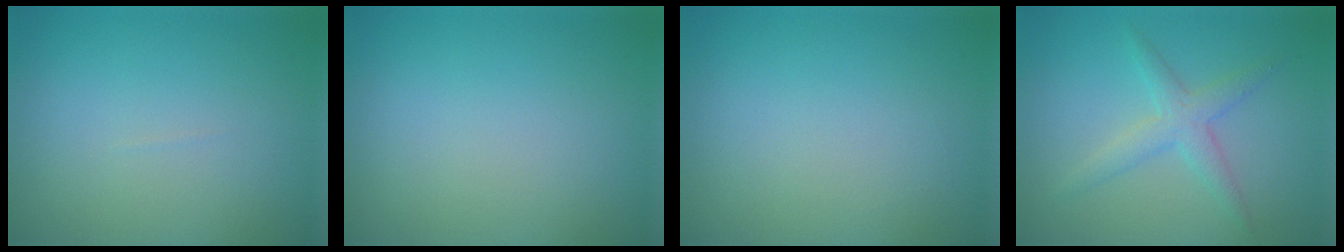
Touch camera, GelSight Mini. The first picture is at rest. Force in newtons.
{"total": 0.0}
{"total": 0.0}
{"total": 2.5, "press": 2.5, "slide": 0.1}